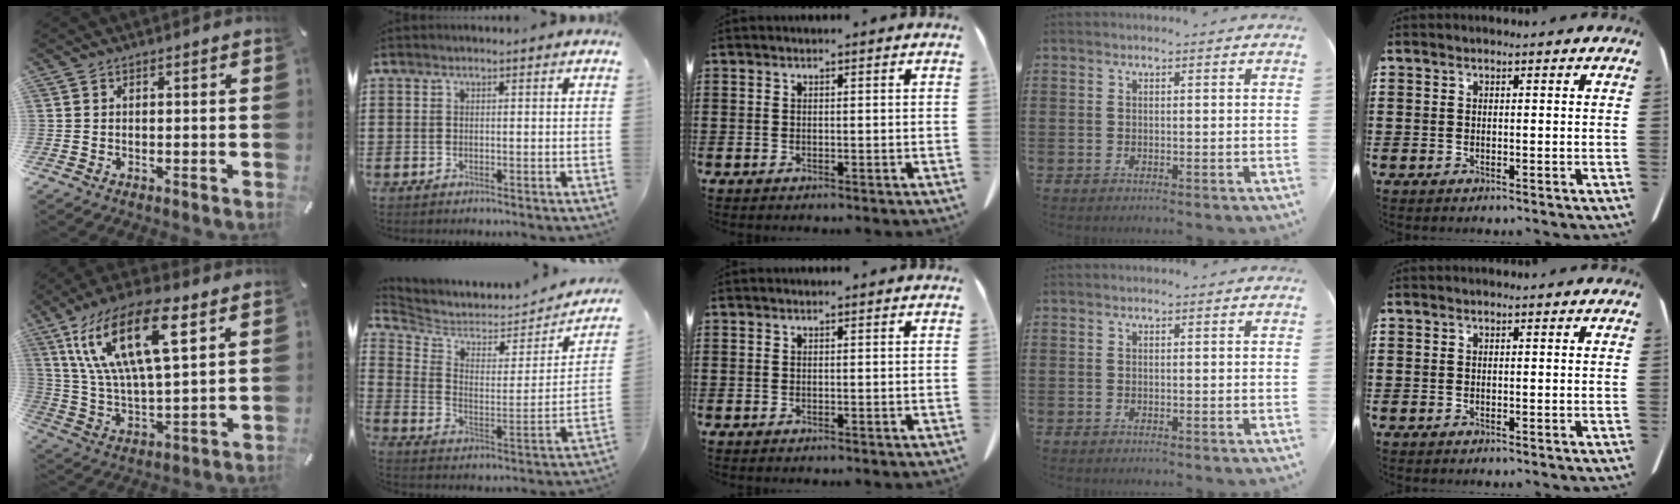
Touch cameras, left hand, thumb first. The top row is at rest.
{"thumb": {"total": 21.7, "force": [10.4, 8.7, 16.9], "torque": [-0.354, -0.024, 0.167]}, "index": {"total": 4.5, "force": [4.2, 1.5, 0.9], "torque": [-0.047, -0.038, 0.068]}}